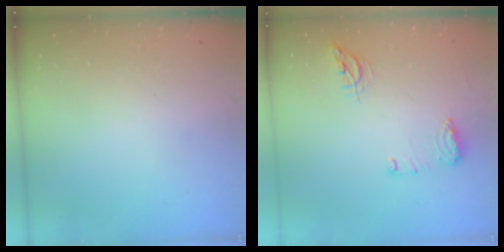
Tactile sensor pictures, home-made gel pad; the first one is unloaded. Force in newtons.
{"total": 11.7, "press": 10.0, "slide": 6.1}